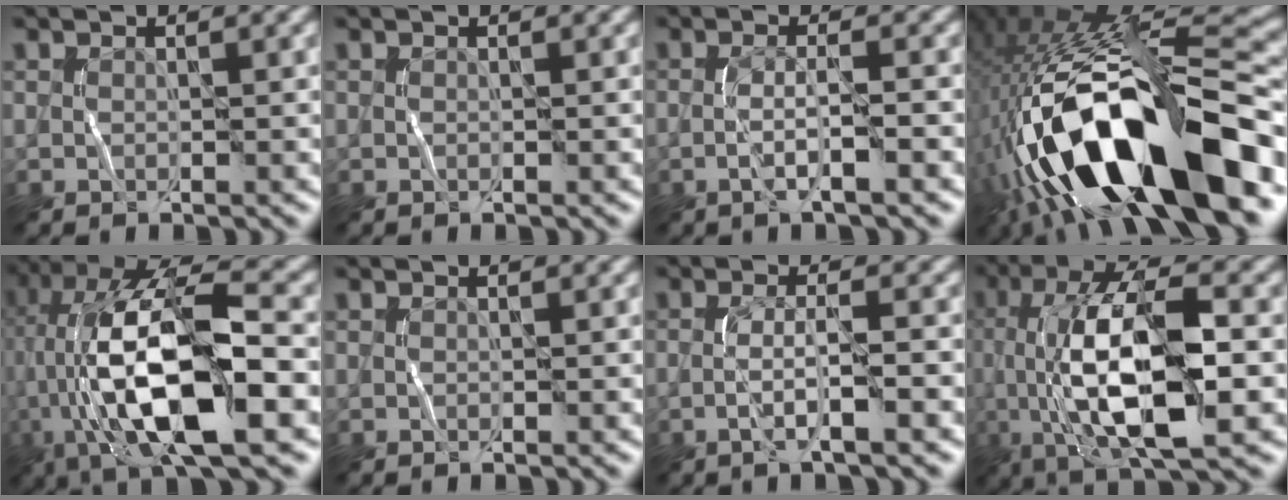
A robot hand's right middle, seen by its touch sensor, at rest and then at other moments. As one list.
[{"total": 0.0}, {"total": 2.2, "force": [-0.9, 0.2, 2.0], "torque": [-0.040, 0.011, -0.022]}, {"total": 16.1, "force": [-6.4, 5.7, 13.7], "torque": [-0.241, 0.029, -0.097]}, {"total": 14.1, "force": [-1.7, 4.9, 13.1], "torque": [-0.242, 0.027, -0.031]}, {"total": 0.0}, {"total": 2.6, "force": [-1.0, 0.2, 2.3], "torque": [-0.047, 0.012, -0.026]}, {"total": 11.6, "force": [-1.0, 3.9, 10.9], "torque": [-0.196, 0.016, -0.023]}]